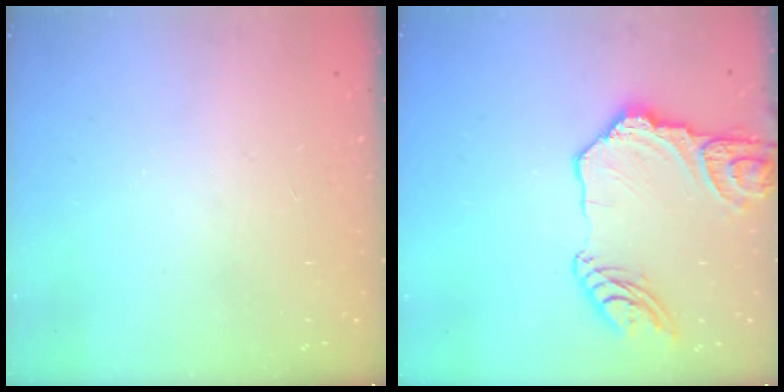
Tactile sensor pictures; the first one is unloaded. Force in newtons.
{"total": 16.9, "press": 16.8, "slide": 1.9}